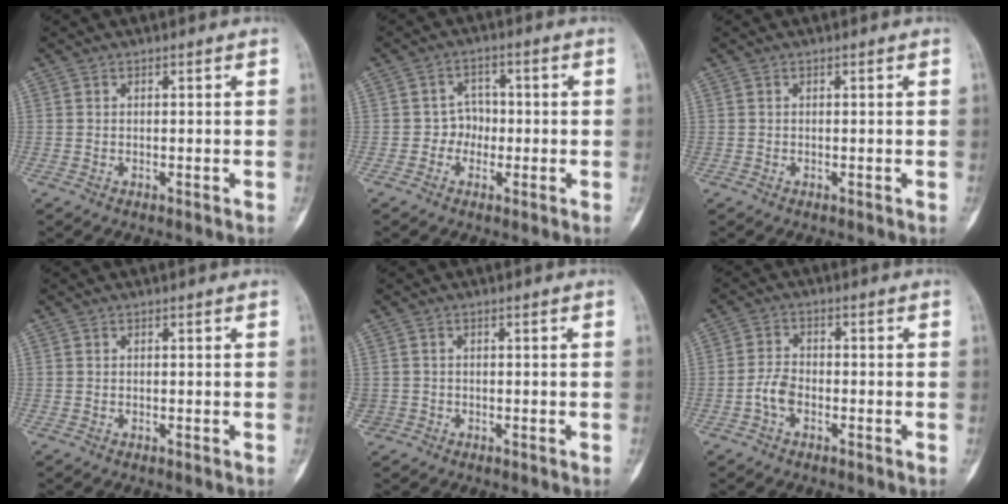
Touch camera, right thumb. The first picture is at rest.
{"total": 4.0, "force": [-0.9, 3.6, 1.6], "torque": [0.009, 0.015, -0.025]}
{"total": 0.0}
{"total": 0.0}
{"total": 2.0, "force": [-0.6, 1.8, 0.5], "torque": [-0.008, 0.007, -0.012]}
{"total": 3.8, "force": [-1.6, 2.3, 2.6], "torque": [-0.049, 0.015, -0.038]}